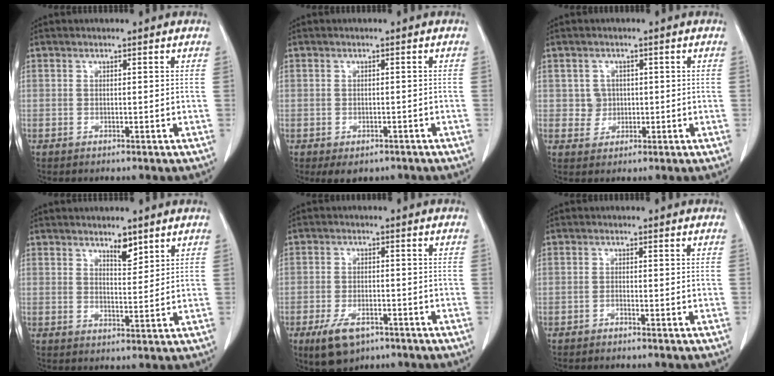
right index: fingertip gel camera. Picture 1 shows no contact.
{"total": 3.7, "force": [-2.6, 2.2, 1.4], "torque": [-0.010, 0.000, -0.028]}
{"total": 2.7, "force": [0.3, 2.7, 0.3], "torque": [0.000, 0.005, 0.007]}
{"total": 3.1, "force": [2.3, 1.0, 1.8], "torque": [-0.031, -0.005, 0.040]}
{"total": 6.7, "force": [-4.2, 3.2, 4.1], "torque": [-0.084, -0.007, -0.065]}
{"total": 0.9, "force": [-0.8, -0.1, 0.5], "torque": [-0.010, 0.002, -0.014]}